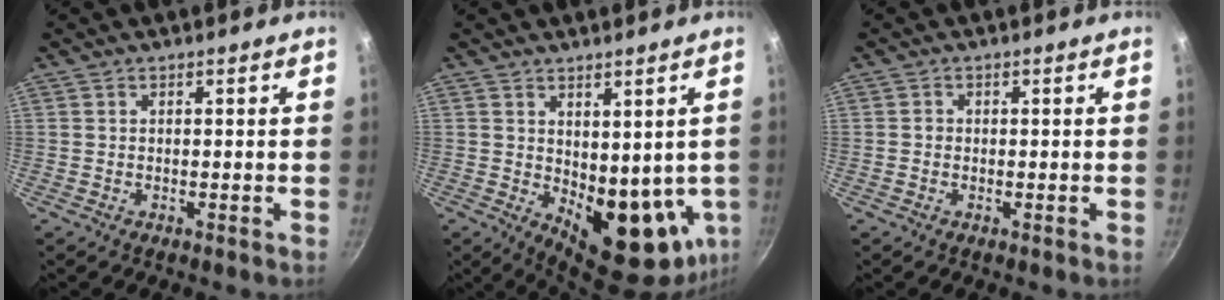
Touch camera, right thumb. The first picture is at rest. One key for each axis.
{"total": 13.8, "fx": 0.6, "fy": 7.7, "fz": 11.4, "tx": -0.120, "ty": -0.032, "tz": 0.031}
{"total": 0.8, "fx": -0.2, "fy": 0.8, "fz": 0.2, "tx": 0.000, "ty": 0.002, "tz": -0.006}